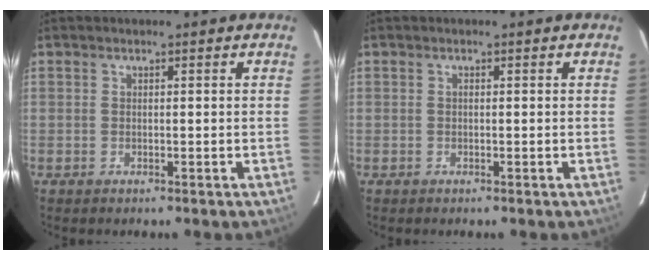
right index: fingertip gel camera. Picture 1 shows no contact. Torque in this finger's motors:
{"motor_torque": [0.19, 0.06, 0.03, 0.03]}